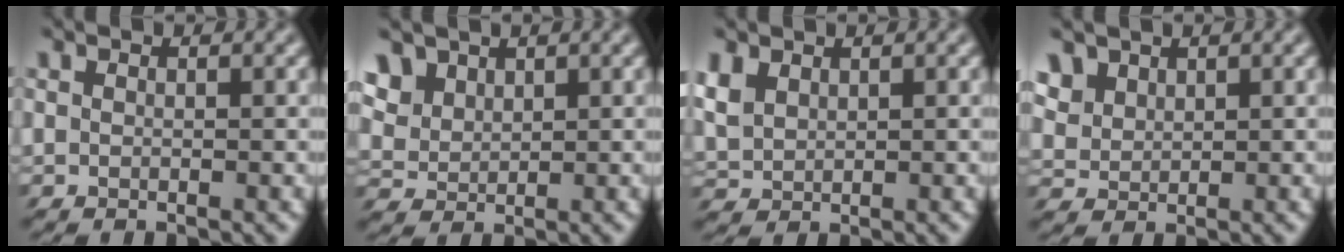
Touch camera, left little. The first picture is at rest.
{"total": 2.8, "force": [1.6, 1.8, 1.6], "torque": [-0.048, 0.016, 0.022]}
{"total": 2.2, "force": [0.8, 1.4, 1.5], "torque": [-0.036, 0.002, 0.010]}
{"total": 2.2, "force": [1.4, 1.3, 1.1], "torque": [-0.034, 0.013, 0.016]}